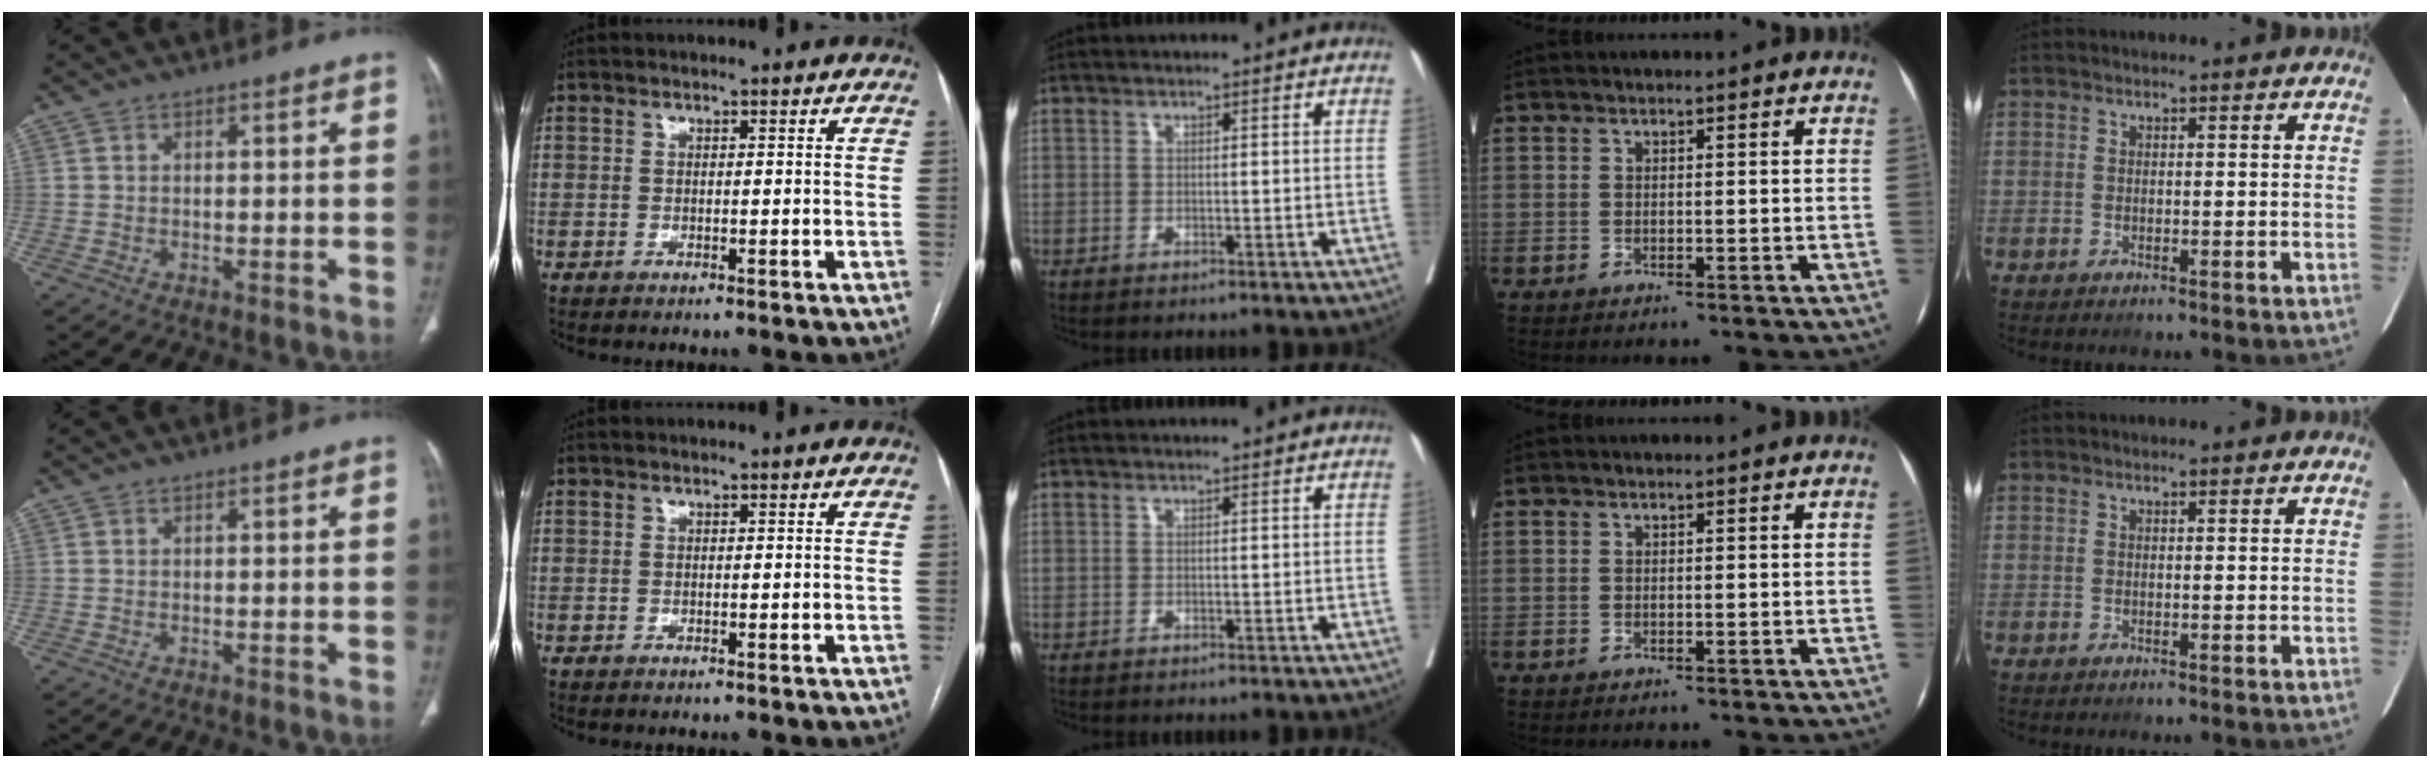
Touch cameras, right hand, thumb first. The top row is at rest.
{}